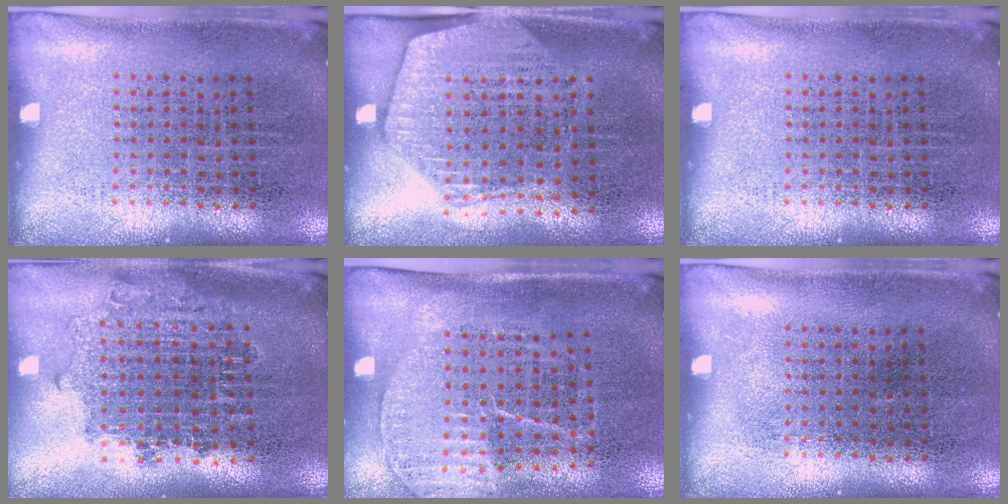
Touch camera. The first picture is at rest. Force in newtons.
{"total": 1.8, "press": 1.6, "slide": 0.7}
{"total": 0.0}
{"total": 1.7, "press": 1.4, "slide": 1.0}
{"total": 1.6, "press": 1.4, "slide": 0.8}
{"total": 0.0}